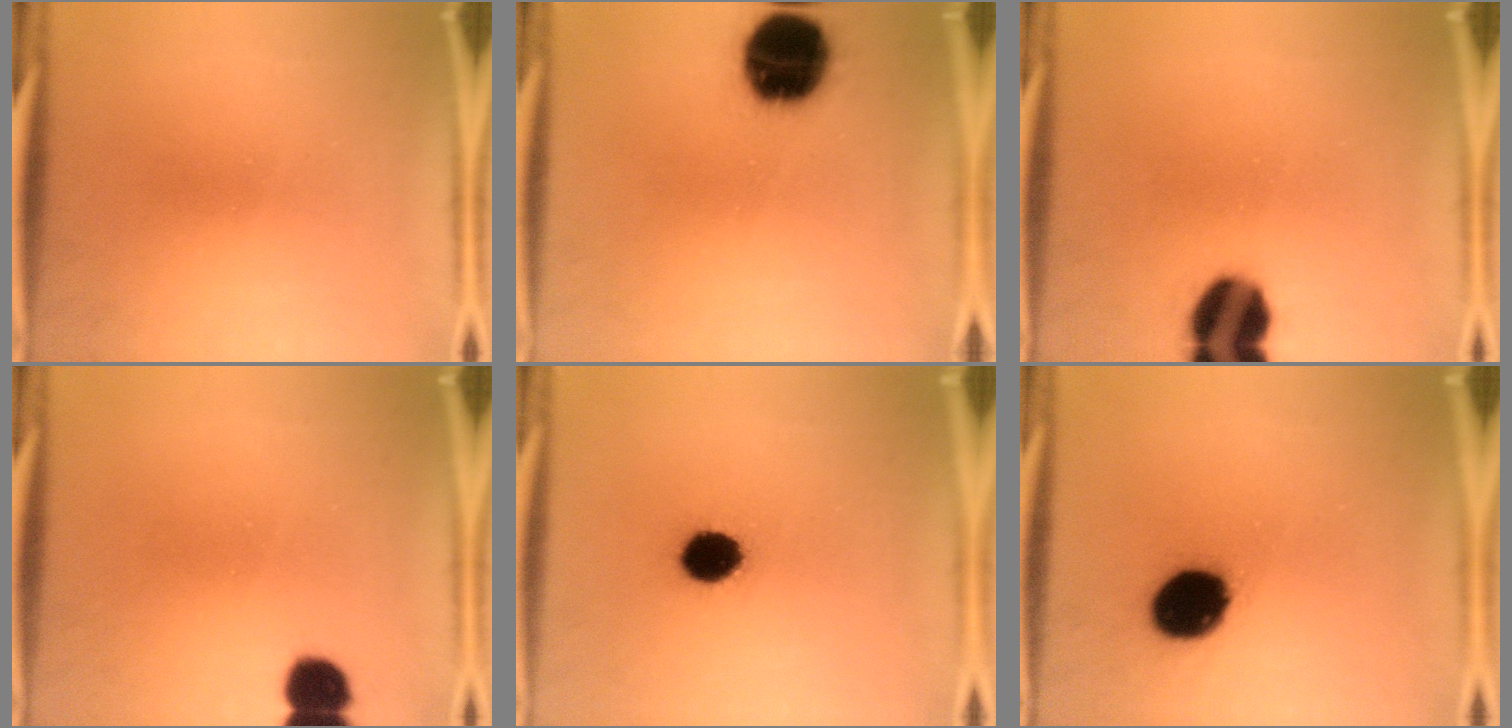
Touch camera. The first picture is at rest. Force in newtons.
{"total": 19.5}
{"total": 13.3}
{"total": 6.4}
{"total": 6.7}
{"total": 14.8}